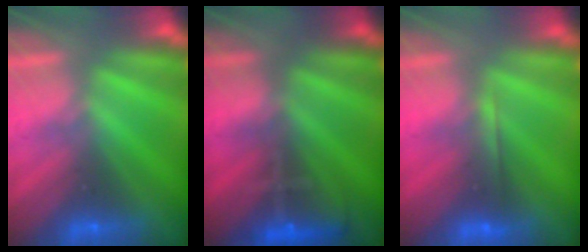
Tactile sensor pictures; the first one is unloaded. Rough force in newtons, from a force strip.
{"total": 7.7}
{"total": 1.9}